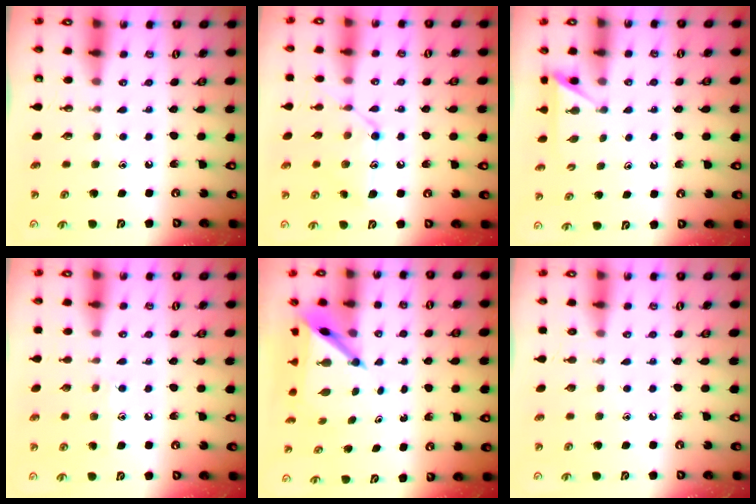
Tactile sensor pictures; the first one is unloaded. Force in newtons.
{"total": 13.8, "press": 13.7, "slide": 1.0}
{"total": 2.4, "press": 2.4, "slide": 0.4}
{"total": 6.9, "press": 6.9, "slide": 0.7}
{"total": 6.4, "press": 6.4, "slide": 0.6}
{"total": 0.0}